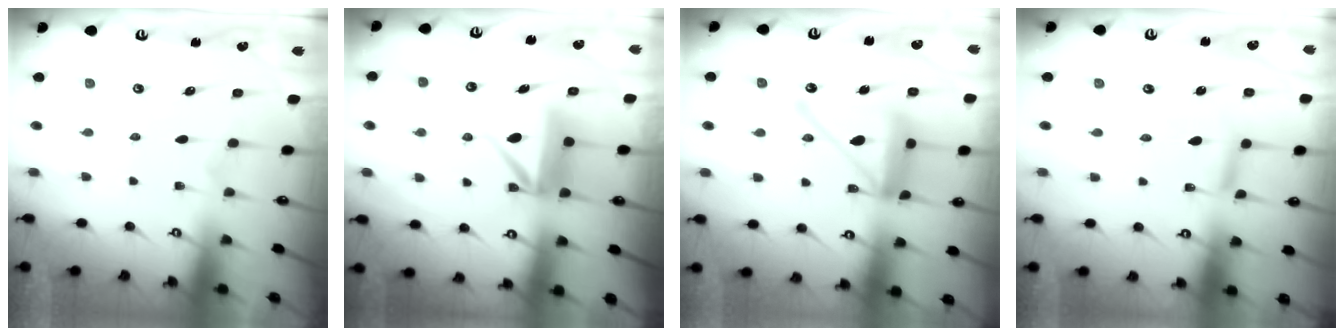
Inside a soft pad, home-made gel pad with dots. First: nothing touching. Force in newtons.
{"total": 8.5, "press": 8.5, "slide": 0.8}
{"total": 14.8, "press": 14.7, "slide": 1.5}
{"total": 5.0, "press": 5.0, "slide": 0.3}